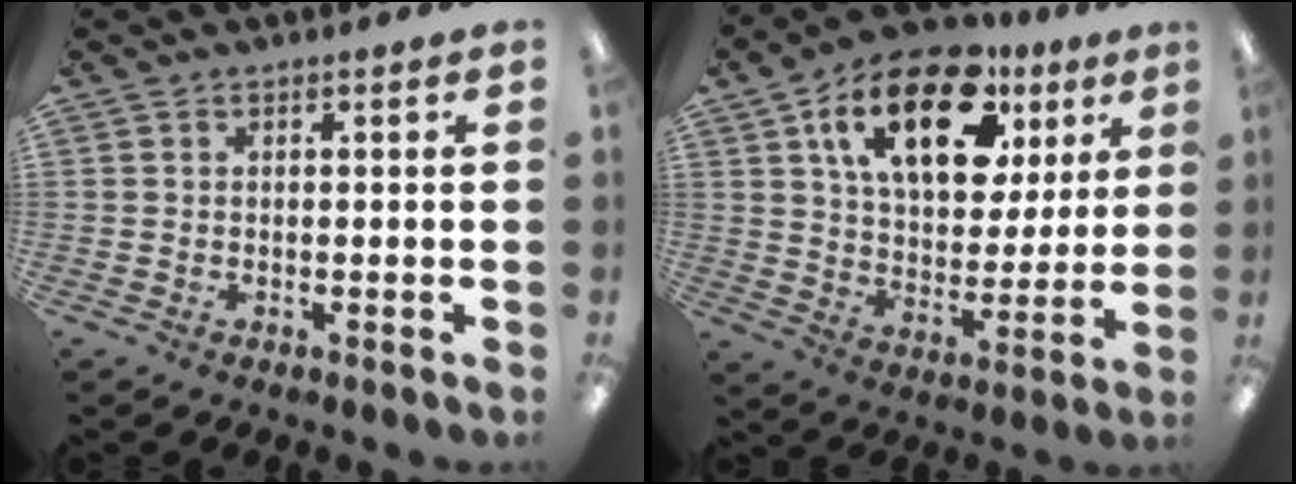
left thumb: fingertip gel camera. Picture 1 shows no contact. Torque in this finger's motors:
{"motor_torque": [1.94, 2.20, 1.49, -1.28, 0.32]}